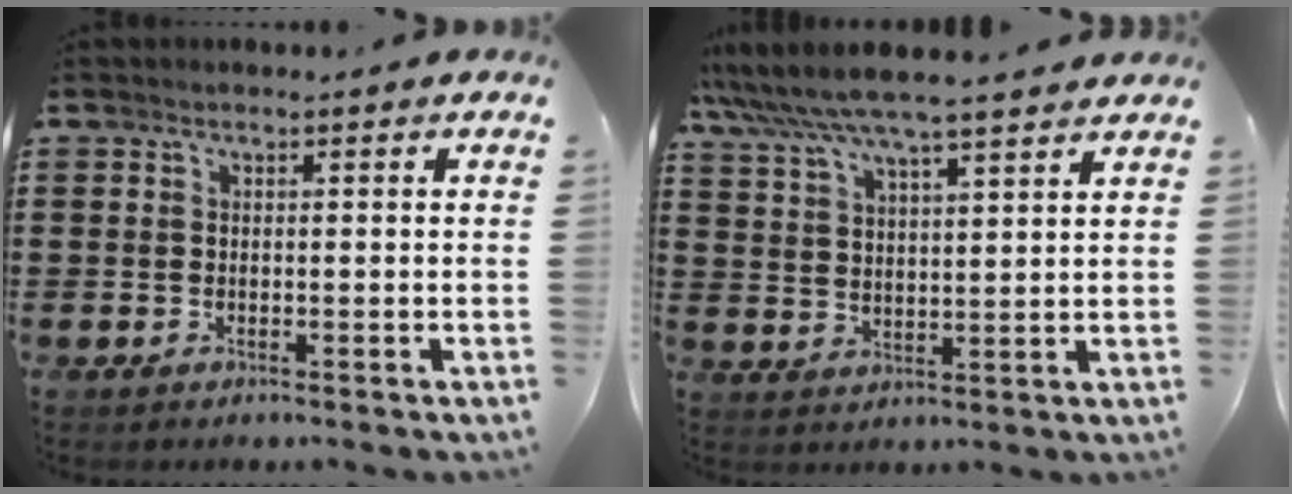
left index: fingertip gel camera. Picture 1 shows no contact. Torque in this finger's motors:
{"motor_torque": [2.14, 0.00, 0.80, 0.21]}